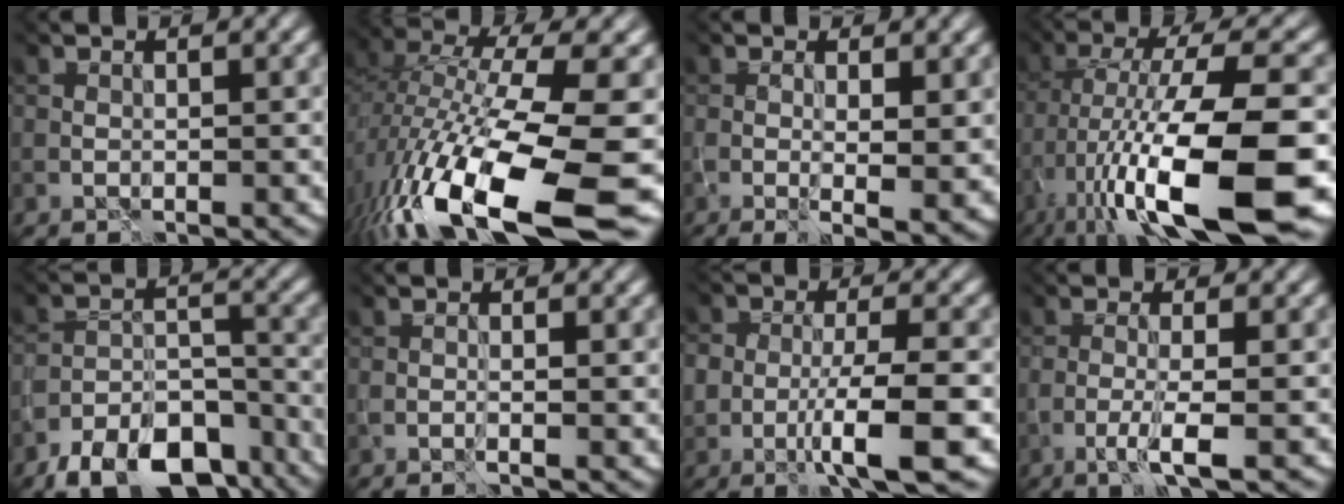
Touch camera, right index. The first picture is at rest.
{"total": 15.8, "force": [-8.0, 4.5, 12.9], "torque": [-0.257, -0.029, -0.136]}
{"total": 4.5, "force": [-0.4, 1.4, 4.2], "torque": [-0.070, -0.016, 0.000]}
{"total": 13.8, "force": [-5.0, 3.2, 12.5], "torque": [-0.223, -0.002, -0.074]}
{"total": 9.2, "force": [-7.6, 3.5, 4.0], "torque": [-0.056, -0.007, -0.129]}
{"total": 0.9, "force": [-0.2, -0.1, 0.8], "torque": [-0.016, -0.007, 0.000]}
{"total": 4.3, "force": [-1.9, 0.6, 3.8], "torque": [-0.066, -0.006, -0.037]}
{"total": 2.9, "force": [-1.5, -0.4, 2.4], "torque": [-0.050, -0.002, -0.033]}